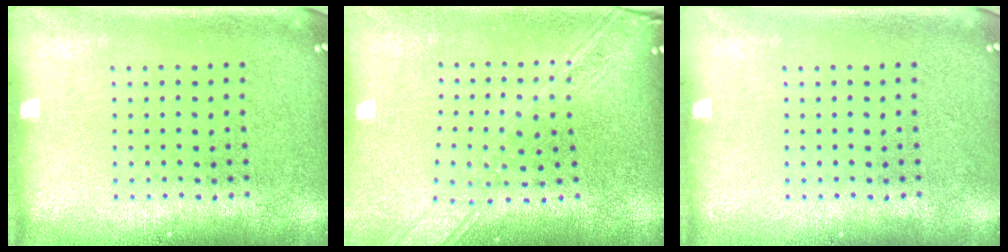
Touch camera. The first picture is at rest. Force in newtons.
{"total": 2.3, "press": 1.9, "slide": 1.3}
{"total": 0.0}